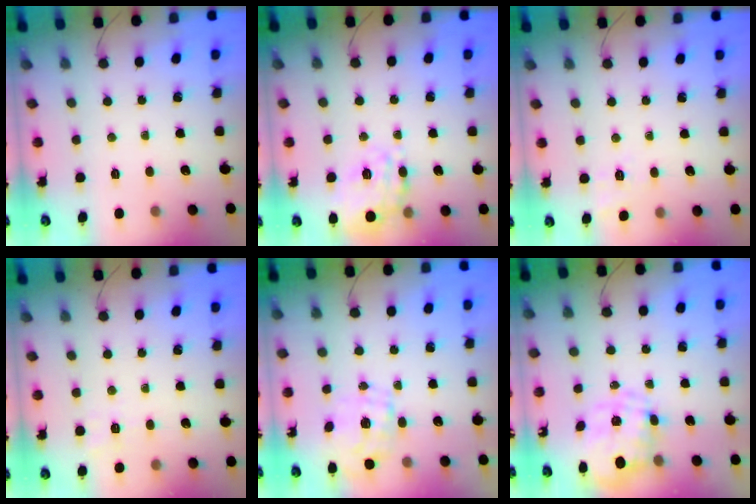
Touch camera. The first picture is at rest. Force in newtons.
{"total": 18.6, "press": 18.4, "slide": 2.4}
{"total": 2.0, "press": 0.9, "slide": 1.8}
{"total": 2.4, "press": 1.2, "slide": 2.0}
{"total": 2.1, "press": 0.6, "slide": 2.0}
{"total": 3.7, "press": 3.2, "slide": 1.9}